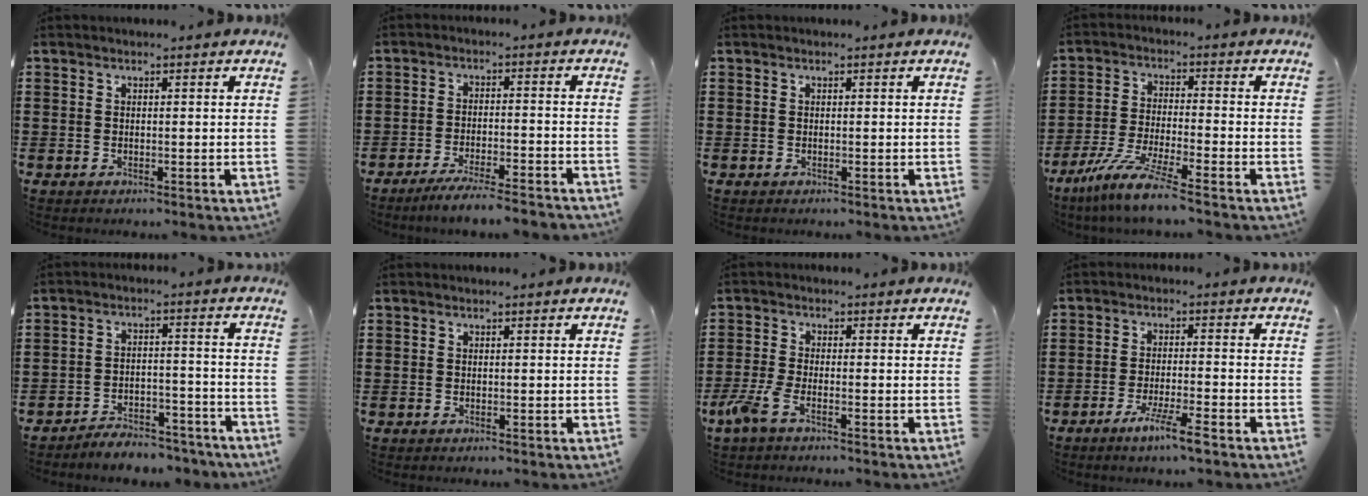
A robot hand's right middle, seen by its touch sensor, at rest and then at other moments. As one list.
[{"total": 4.6, "force": [-4.2, -0.1, 1.8], "torque": [-0.035, -0.008, -0.082]}, {"total": 0.0}, {"total": 7.8, "force": [-6.3, -0.3, 4.5], "torque": [-0.096, -0.015, -0.123]}, {"total": 4.6, "force": [-4.6, 0.6, 0.3], "torque": [-0.008, 0.010, -0.095]}, {"total": 0.0}, {"total": 3.9, "force": [-2.3, 0.8, 3.1], "torque": [-0.084, -0.012, -0.048]}, {"total": 5.1, "force": [-3.5, 0.1, 3.7], "torque": [-0.064, -0.007, -0.060]}]